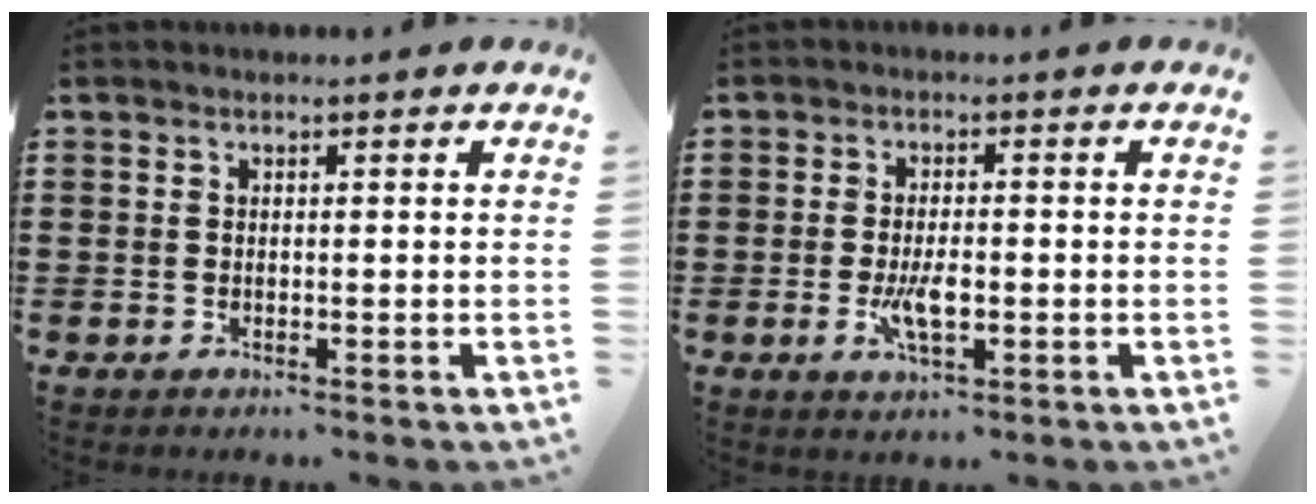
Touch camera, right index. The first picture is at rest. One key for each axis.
{"total": 4.7, "fx": -1.1, "fy": 1.7, "fz": 4.3, "tx": -0.085, "ty": 0.000, "tz": -0.022}